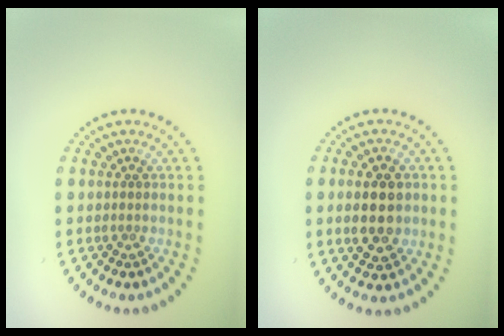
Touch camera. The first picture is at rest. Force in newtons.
{"total": 4.5, "press": 4.5, "slide": 0.2}